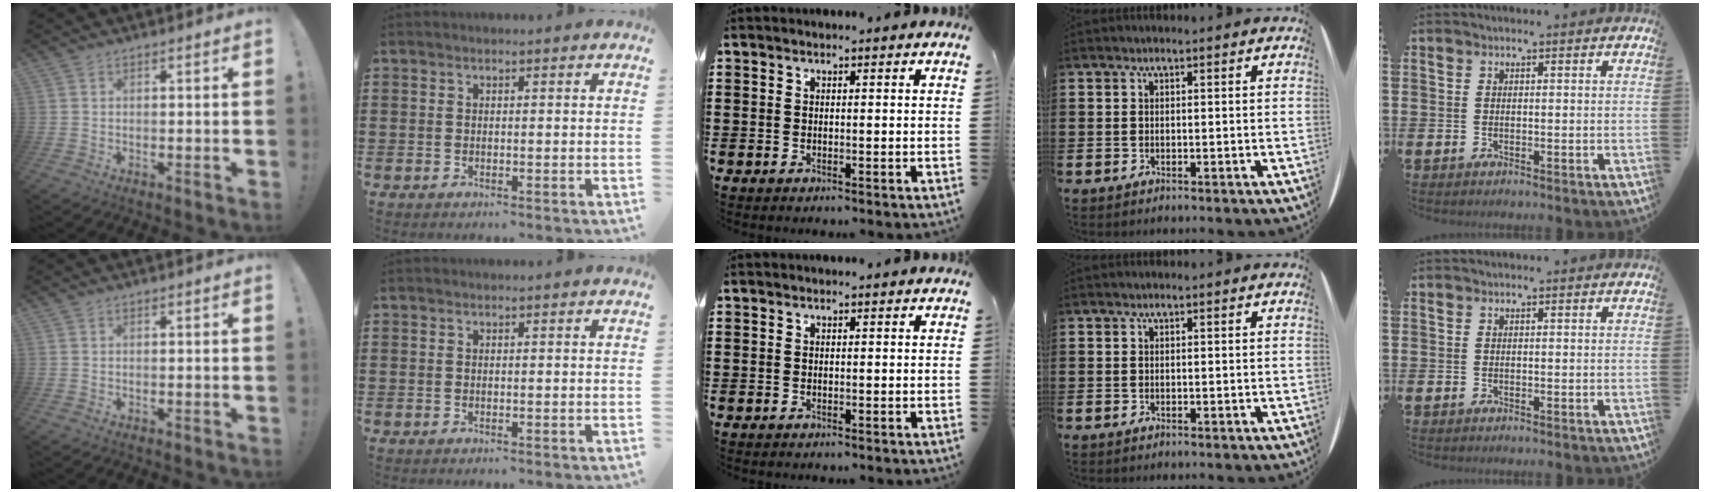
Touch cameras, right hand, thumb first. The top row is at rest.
{}